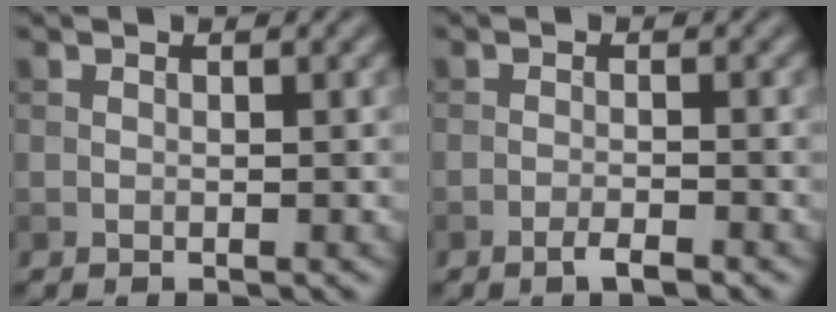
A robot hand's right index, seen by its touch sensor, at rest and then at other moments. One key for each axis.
{"total": 1.8, "fx": -1.2, "fy": 0.2, "fz": 1.2, "tx": -0.020, "ty": 0.002, "tz": -0.023}